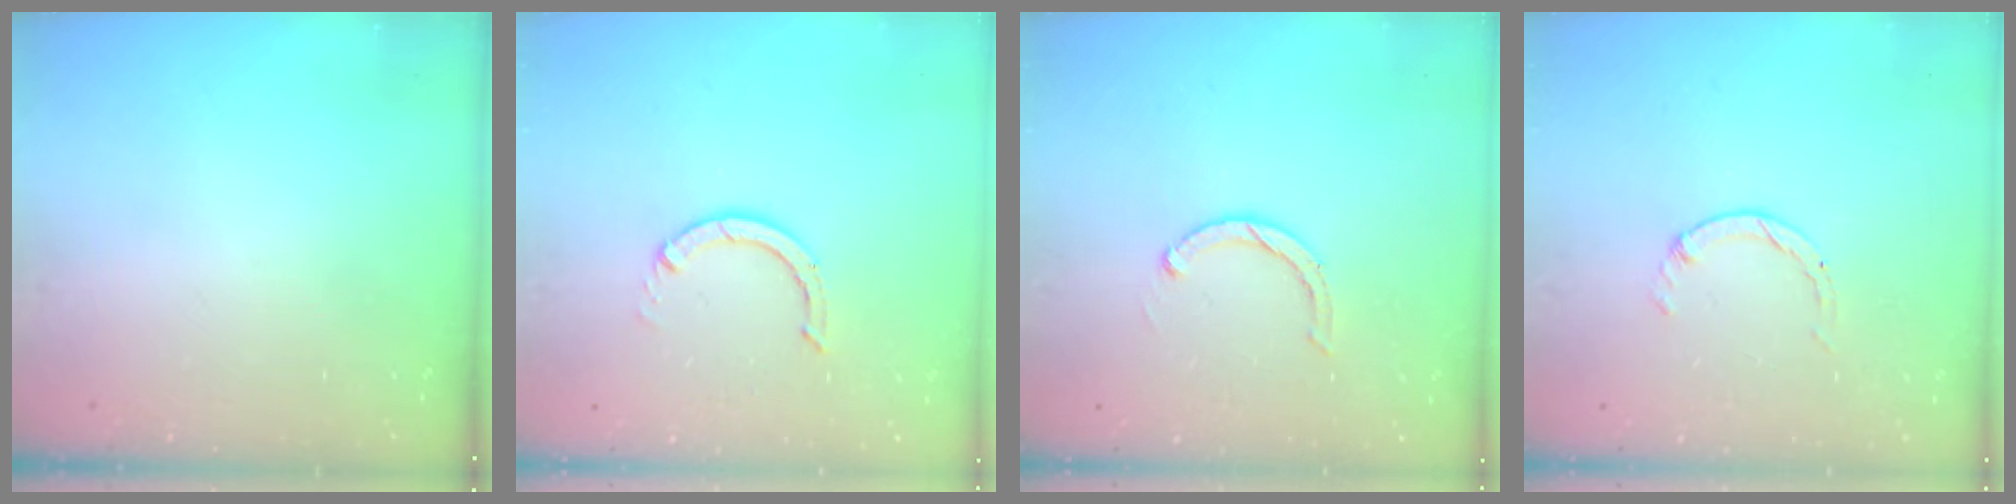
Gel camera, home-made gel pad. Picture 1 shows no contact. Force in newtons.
{"total": 3.9, "press": 3.8, "slide": 0.3}
{"total": 3.5, "press": 3.4, "slide": 0.6}
{"total": 0.0}